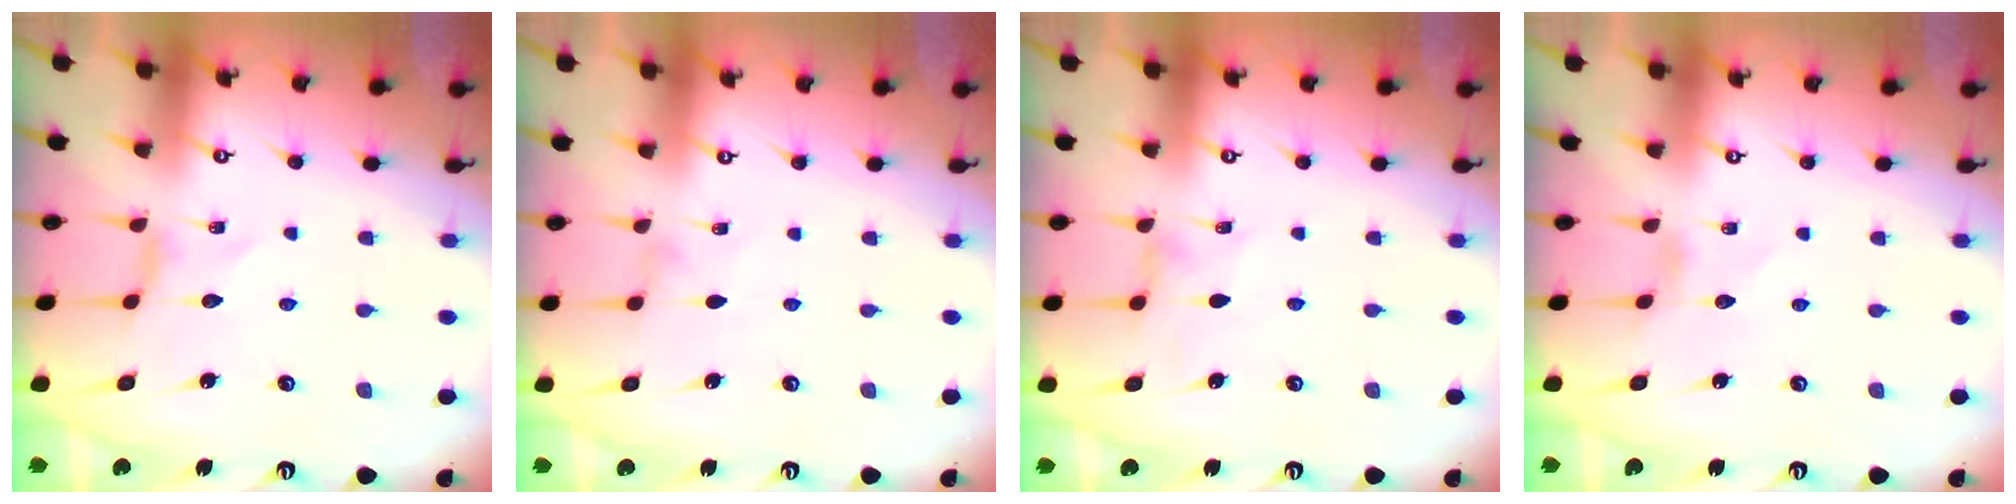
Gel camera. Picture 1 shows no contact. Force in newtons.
{"total": 0.0}
{"total": 0.9, "press": 0.9, "slide": 0.3}
{"total": 0.9, "press": 0.9, "slide": 0.1}